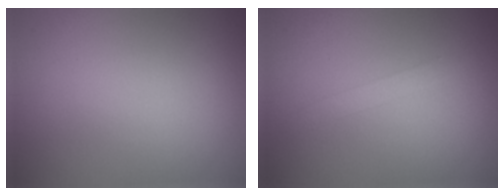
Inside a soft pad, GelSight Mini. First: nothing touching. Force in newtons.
{"total": 1.1, "press": 1.1, "slide": 0.1}